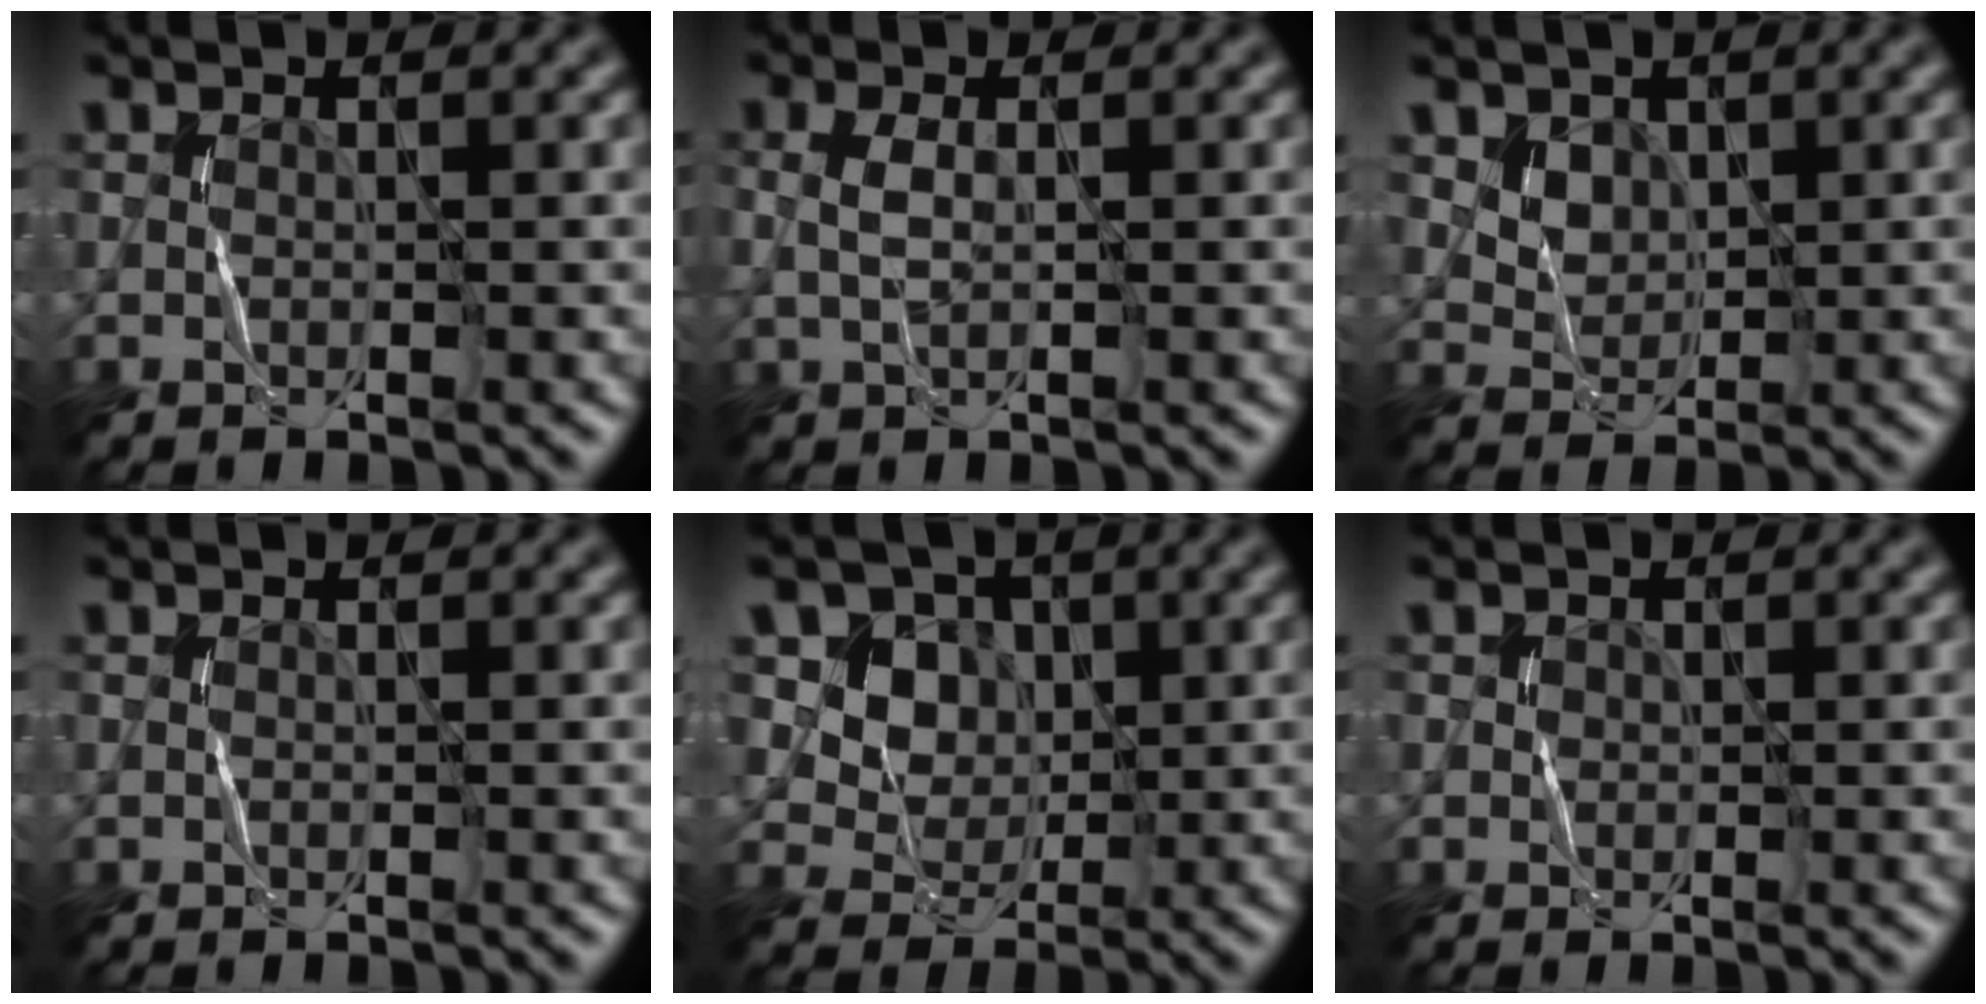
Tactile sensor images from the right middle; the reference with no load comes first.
{"total": 1.7, "force": [0.1, 0.6, 1.6], "torque": [-0.039, 0.003, 0.002]}
{"total": 3.3, "force": [1.7, 2.4, 1.4], "torque": [-0.043, -0.012, 0.058]}
{"total": 0.0}
{"total": 7.2, "force": [2.7, 6.0, 2.9], "torque": [-0.061, -0.003, 0.052]}
{"total": 0.7, "force": [0.1, 0.7, 0.1], "torque": [0.005, 0.000, -0.001]}